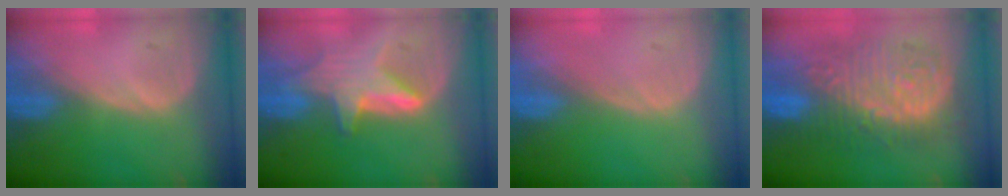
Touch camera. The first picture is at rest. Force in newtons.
{"total": 6.5, "press": 6.4, "slide": 1.4}
{"total": 0.0}
{"total": 13.0, "press": 12.9, "slide": 1.5}